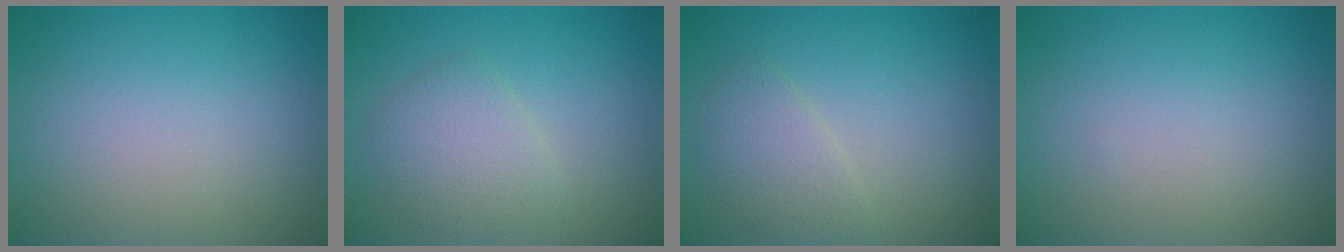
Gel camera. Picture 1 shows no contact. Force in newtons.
{"total": 2.9, "press": 2.9, "slide": 0.0}
{"total": 2.3, "press": 2.3, "slide": 0.1}
{"total": 0.0}